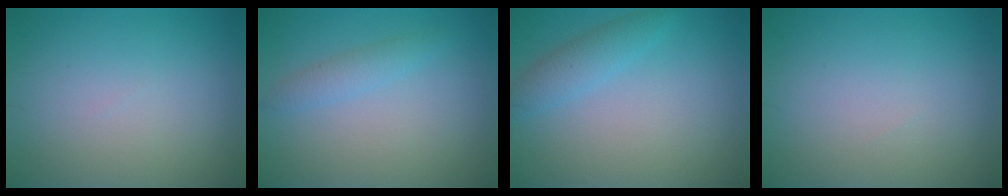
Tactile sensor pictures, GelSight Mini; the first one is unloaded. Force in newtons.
{"total": 1.5, "press": 1.5, "slide": 0.1}
{"total": 2.3, "press": 2.3, "slide": 0.1}
{"total": 0.0}